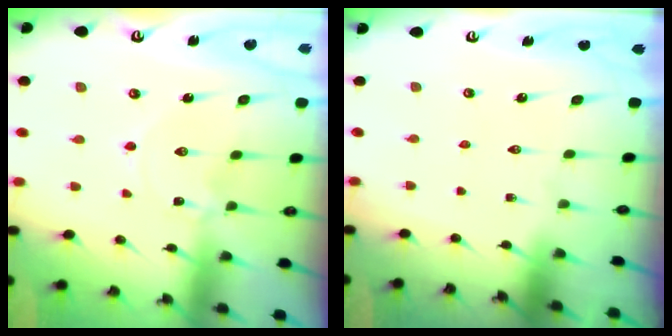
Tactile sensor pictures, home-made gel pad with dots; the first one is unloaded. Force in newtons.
{"total": 0.0}